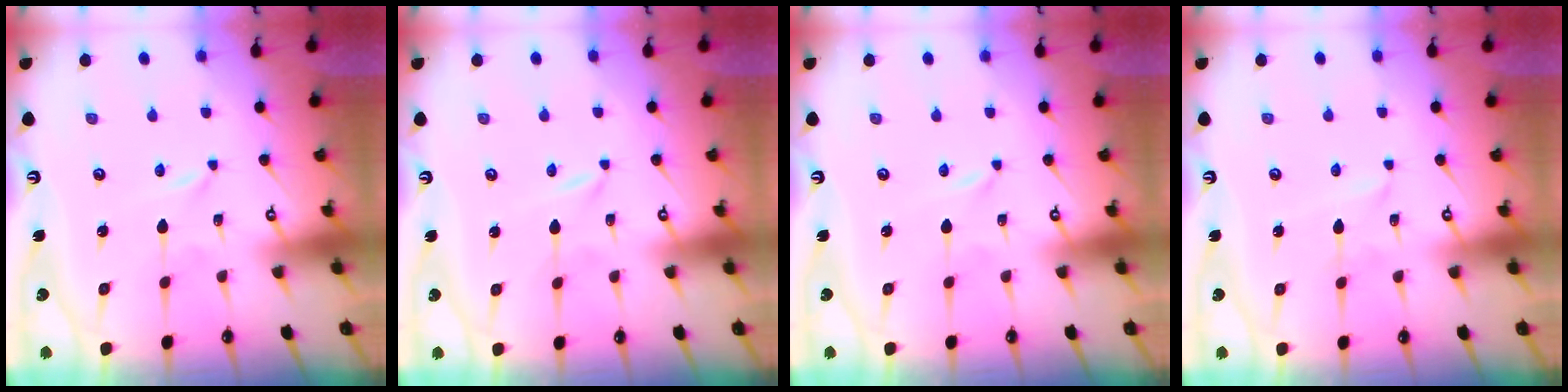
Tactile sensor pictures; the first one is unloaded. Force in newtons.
{"total": 0.0}
{"total": 0.0}
{"total": 3.4, "press": 3.4, "slide": 0.2}